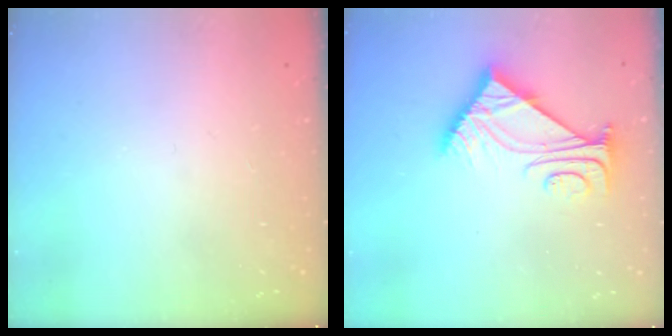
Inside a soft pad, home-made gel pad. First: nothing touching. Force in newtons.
{"total": 7.8, "press": 7.7, "slide": 0.9}